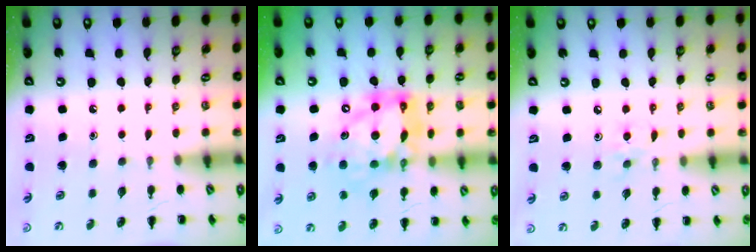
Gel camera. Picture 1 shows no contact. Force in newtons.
{"total": 16.2, "press": 15.6, "slide": 4.3}
{"total": 5.1, "press": 4.7, "slide": 1.9}